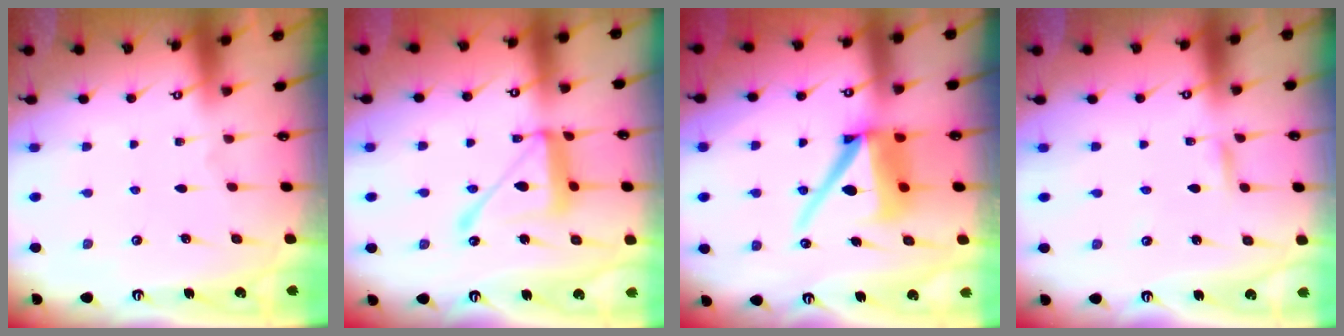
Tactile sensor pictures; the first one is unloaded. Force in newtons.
{"total": 14.1, "press": 14.1, "slide": 1.0}
{"total": 14.5, "press": 14.4, "slide": 1.6}
{"total": 1.9, "press": 1.9, "slide": 0.1}